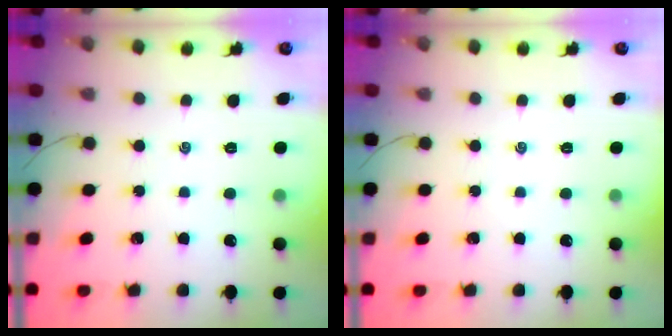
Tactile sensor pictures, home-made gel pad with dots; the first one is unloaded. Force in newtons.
{"total": 0.0}